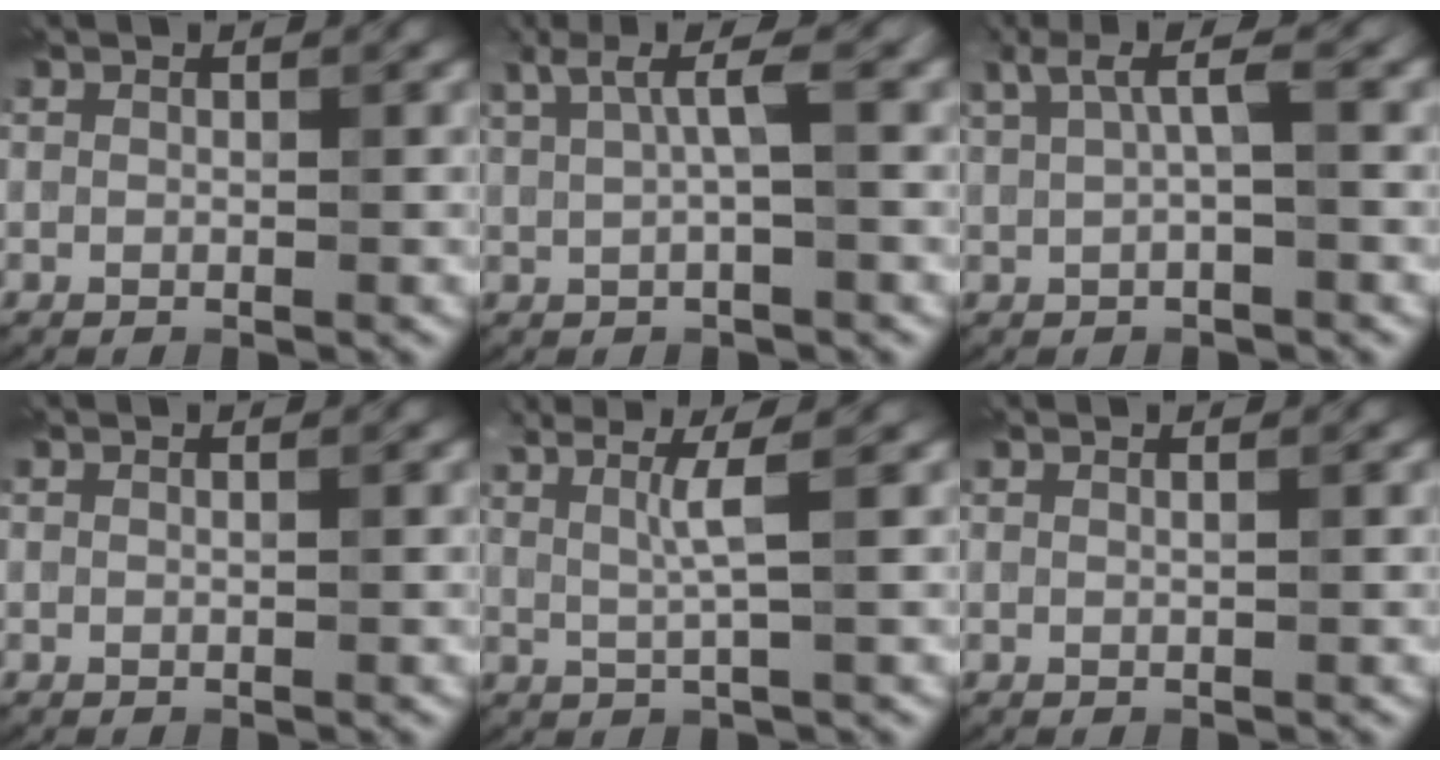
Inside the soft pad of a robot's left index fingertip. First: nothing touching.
{"total": 3.9, "force": [1.4, 0.8, 3.5], "torque": [-0.059, 0.008, 0.025]}
{"total": 3.5, "force": [1.2, 0.8, 3.2], "torque": [-0.053, 0.007, 0.021]}
{"total": 0.5, "force": [0.4, 0.2, 0.3], "torque": [-0.001, -0.001, -0.001]}
{"total": 4.2, "force": [1.8, 0.6, 3.8], "torque": [-0.067, 0.008, 0.038]}
{"total": 1.2, "force": [0.7, 0.5, 0.7], "torque": [-0.003, -0.002, -0.002]}